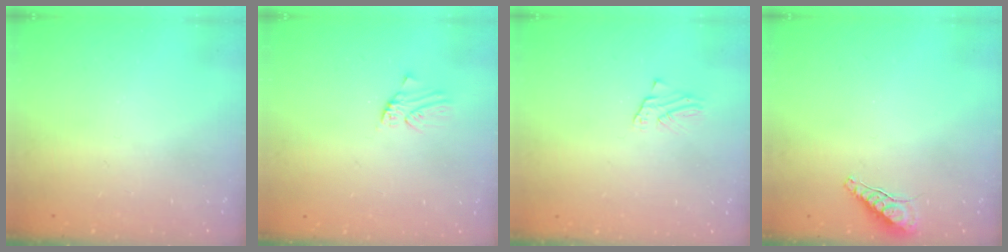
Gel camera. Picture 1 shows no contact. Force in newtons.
{"total": 0.0}
{"total": 1.6, "press": 1.6, "slide": 0.2}
{"total": 8.0, "press": 7.9, "slide": 1.1}